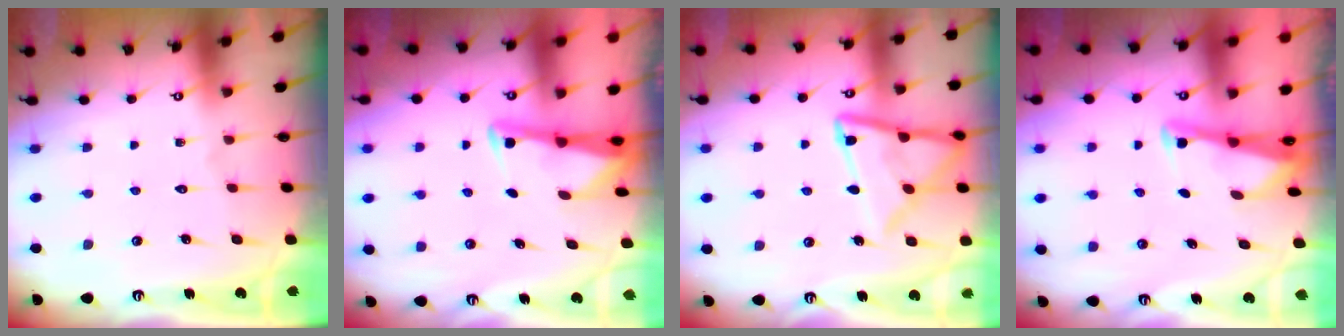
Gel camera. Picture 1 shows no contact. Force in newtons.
{"total": 3.3, "press": 3.3, "slide": 0.3}
{"total": 14.5, "press": 14.4, "slide": 1.3}
{"total": 2.7, "press": 2.7, "slide": 0.1}